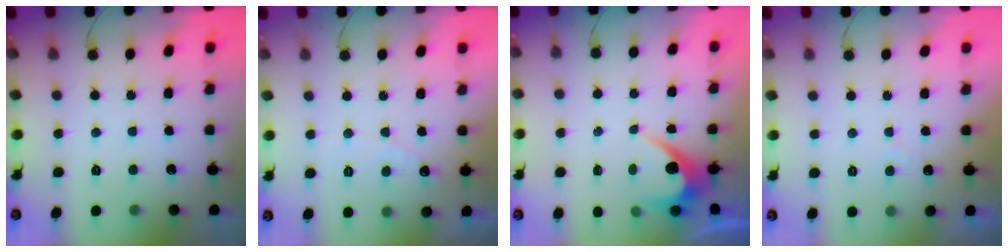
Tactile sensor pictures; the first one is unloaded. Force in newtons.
{"total": 2.9, "press": 2.9, "slide": 0.2}
{"total": 4.3, "press": 4.3, "slide": 0.2}
{"total": 1.8, "press": 1.8, "slide": 0.1}